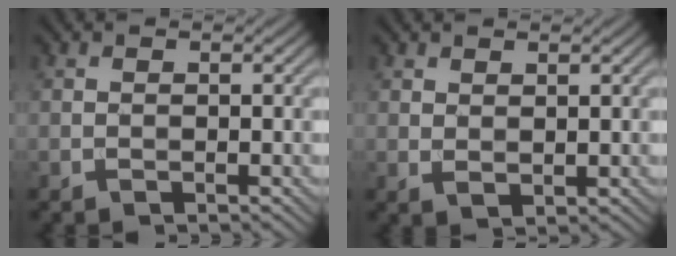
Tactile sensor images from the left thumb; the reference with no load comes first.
{"total": 1.3, "force": [0.9, 0.6, 0.8], "torque": [-0.019, -0.005, 0.022]}